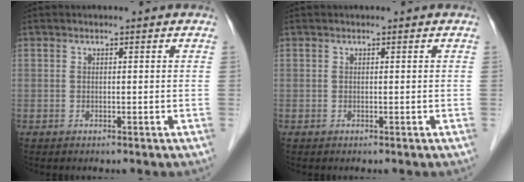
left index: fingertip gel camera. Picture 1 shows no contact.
{"total": 0.0}